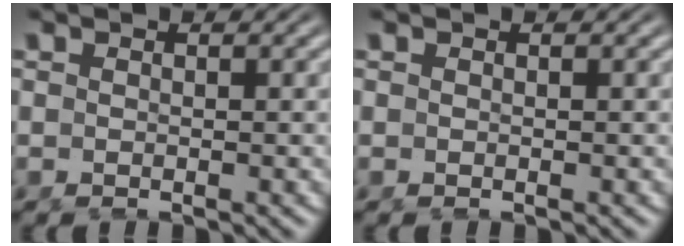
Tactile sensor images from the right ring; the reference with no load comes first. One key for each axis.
{"total": 0.0}